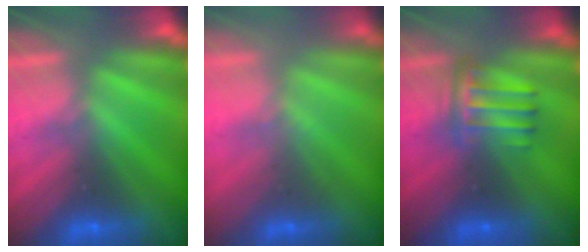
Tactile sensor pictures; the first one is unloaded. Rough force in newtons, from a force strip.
{"total": 2.1}
{"total": 4.4}